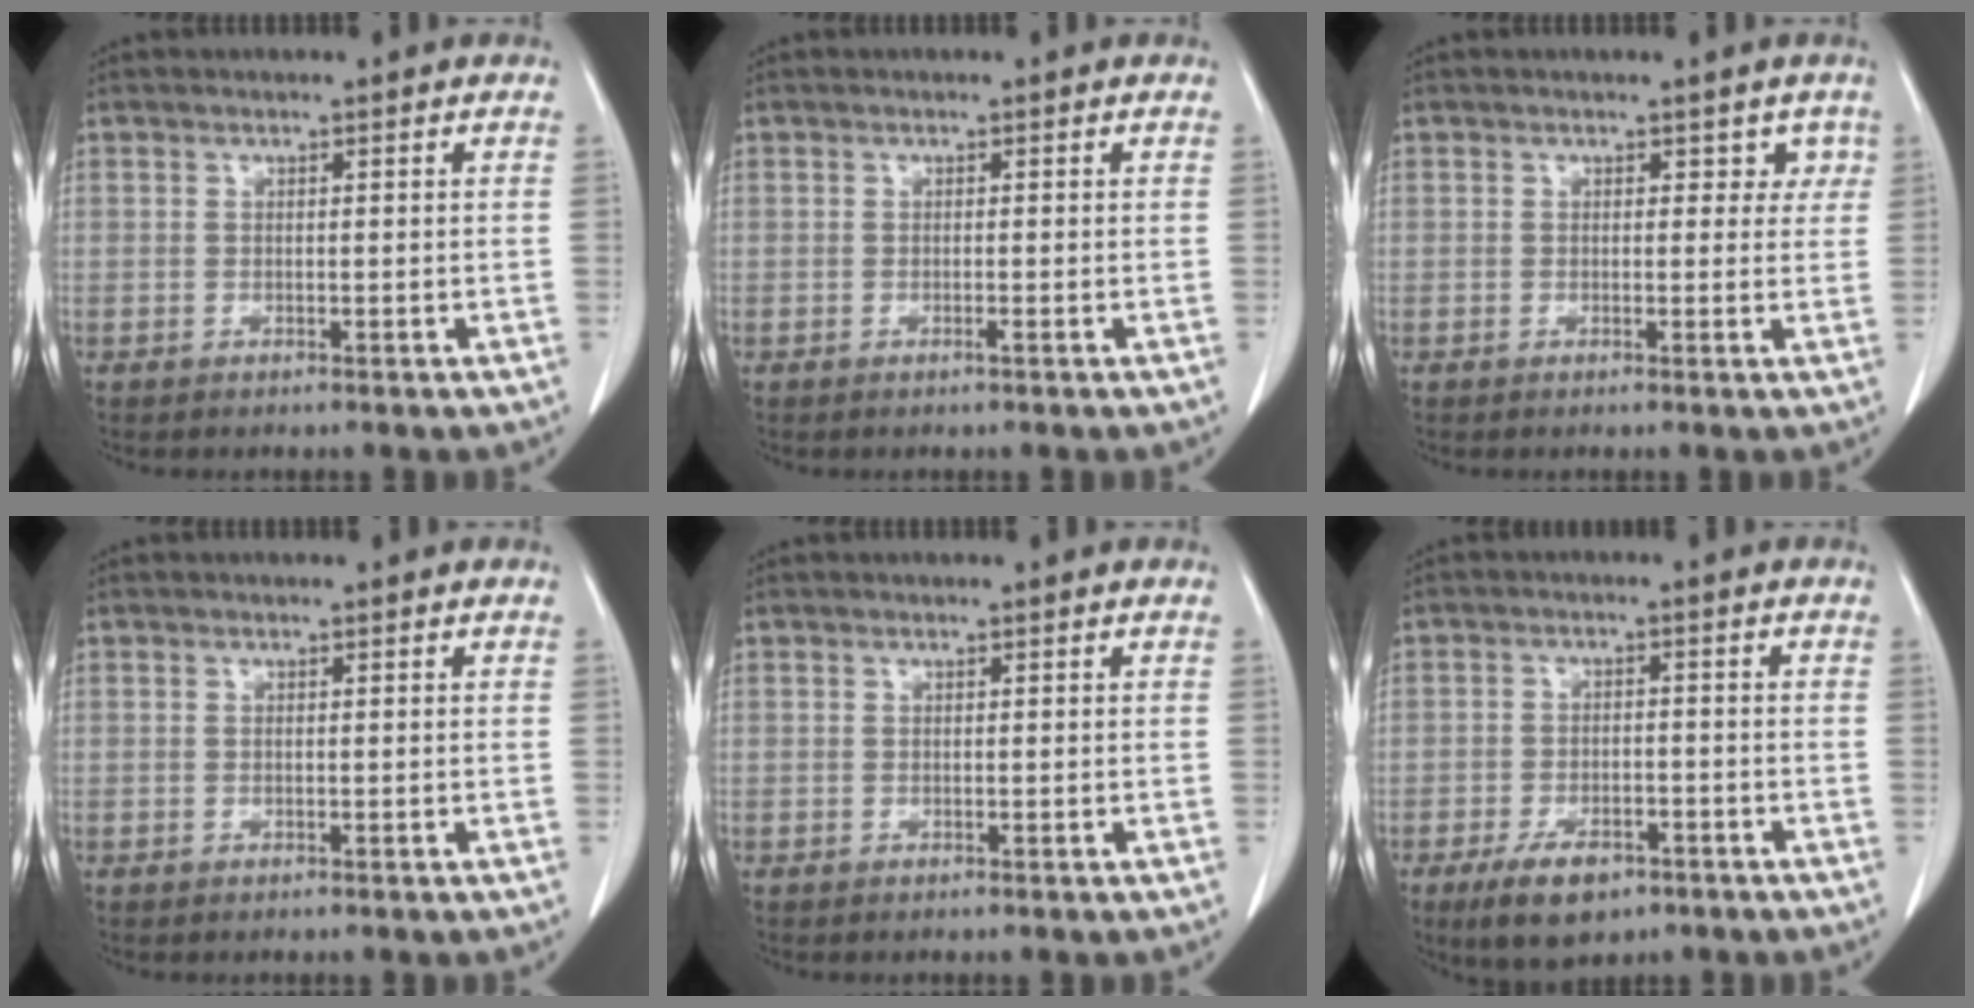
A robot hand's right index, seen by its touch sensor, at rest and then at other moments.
{"total": 0.6, "force": [-0.3, -0.1, 0.5], "torque": [-0.010, 0.000, -0.004]}
{"total": 2.4, "force": [1.1, 1.8, 1.0], "torque": [0.012, 0.003, 0.006]}
{"total": 0.0}
{"total": 0.0}
{"total": 7.1, "force": [-4.5, 3.4, 4.3], "torque": [-0.079, -0.003, -0.071]}